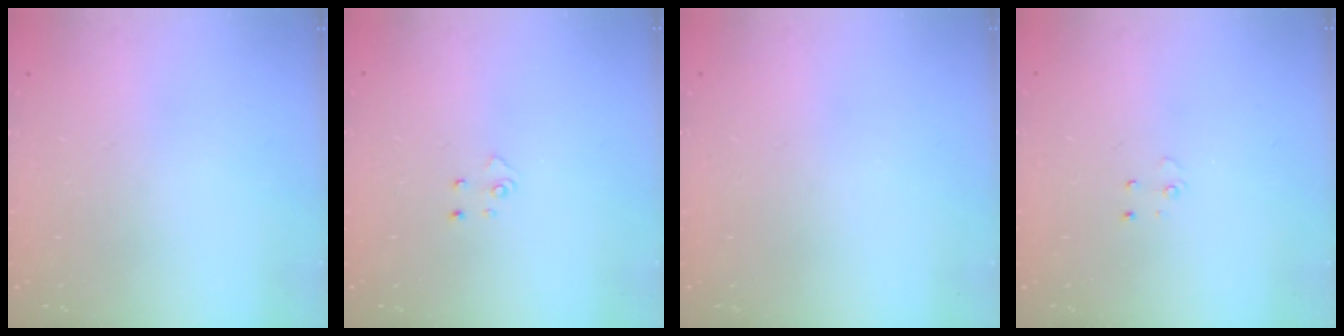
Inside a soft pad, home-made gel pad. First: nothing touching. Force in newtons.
{"total": 4.1, "press": 4.1, "slide": 0.4}
{"total": 0.0}
{"total": 3.0, "press": 2.9, "slide": 0.3}